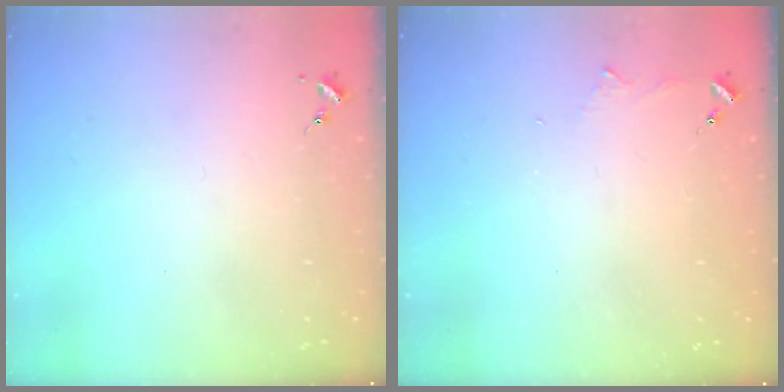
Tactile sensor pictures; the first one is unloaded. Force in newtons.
{"total": 3.5, "press": 3.5, "slide": 0.4}